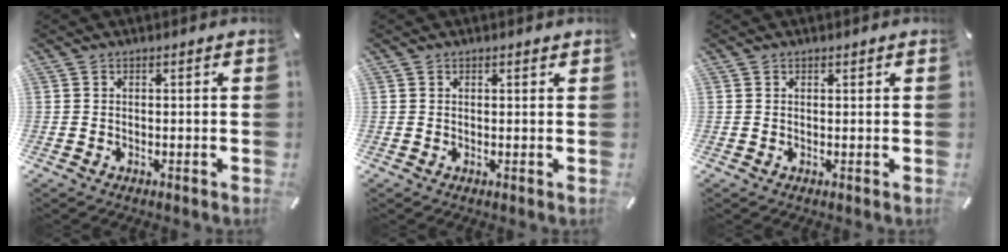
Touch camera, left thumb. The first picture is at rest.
{"total": 0.6, "force": [0.3, 0.4, 0.2], "torque": [0.004, -0.002, 0.005]}
{"total": 0.5, "force": [0.3, 0.4, 0.1], "torque": [-0.001, 0.002, 0.006]}